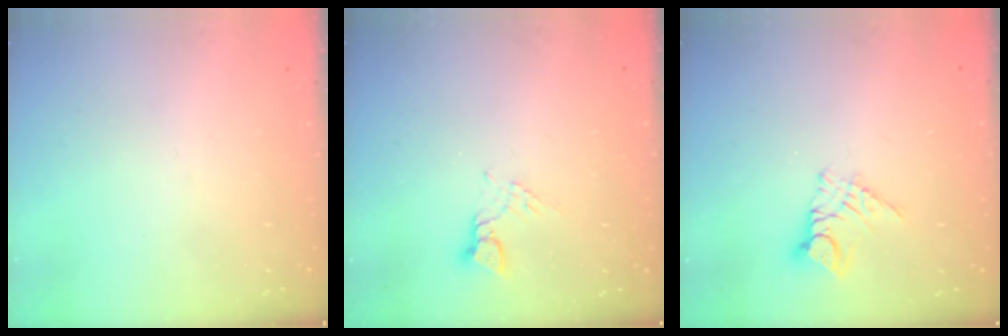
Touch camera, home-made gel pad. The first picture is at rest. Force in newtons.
{"total": 2.5, "press": 2.5, "slide": 0.1}
{"total": 9.0, "press": 9.0, "slide": 0.8}